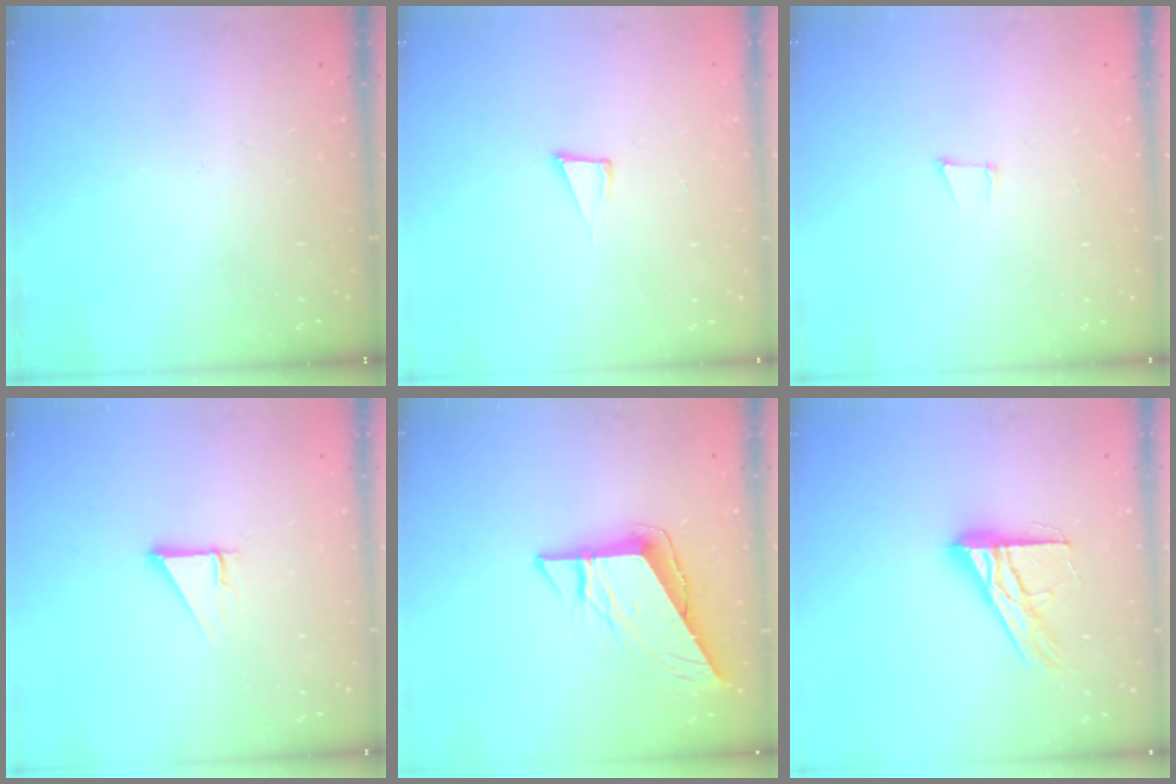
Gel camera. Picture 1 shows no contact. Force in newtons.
{"total": 4.1, "press": 2.6, "slide": 3.2}
{"total": 5.0, "press": 4.2, "slide": 2.7}
{"total": 3.0, "press": 3.0, "slide": 0.1}
{"total": 8.8, "press": 8.7, "slide": 0.8}
{"total": 14.0, "press": 14.0, "slide": 1.0}